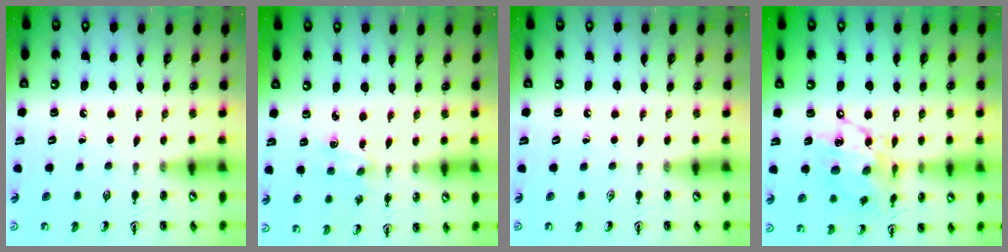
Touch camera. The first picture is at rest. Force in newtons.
{"total": 2.7, "press": 2.7, "slide": 0.3}
{"total": 0.0}
{"total": 14.4, "press": 14.4, "slide": 1.1}